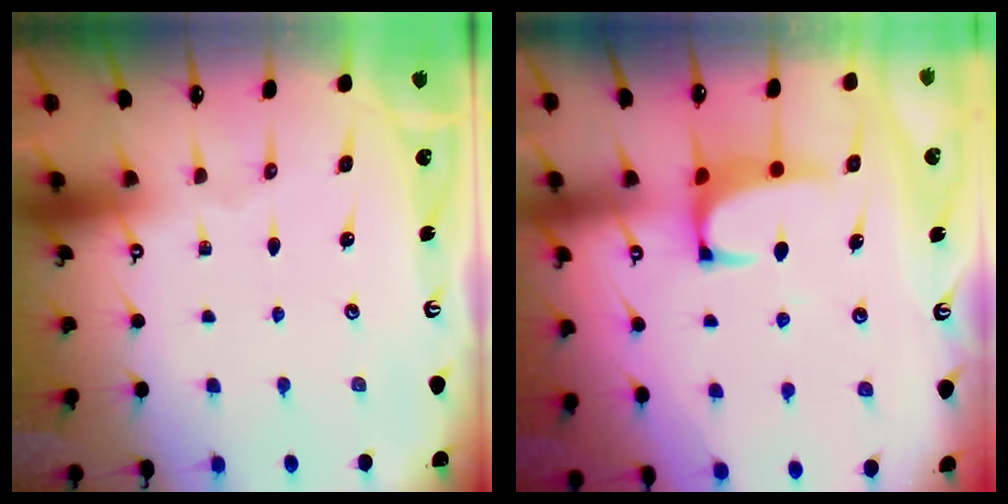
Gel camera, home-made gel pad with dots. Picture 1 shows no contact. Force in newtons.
{"total": 0.9, "press": 0.6, "slide": 0.6}